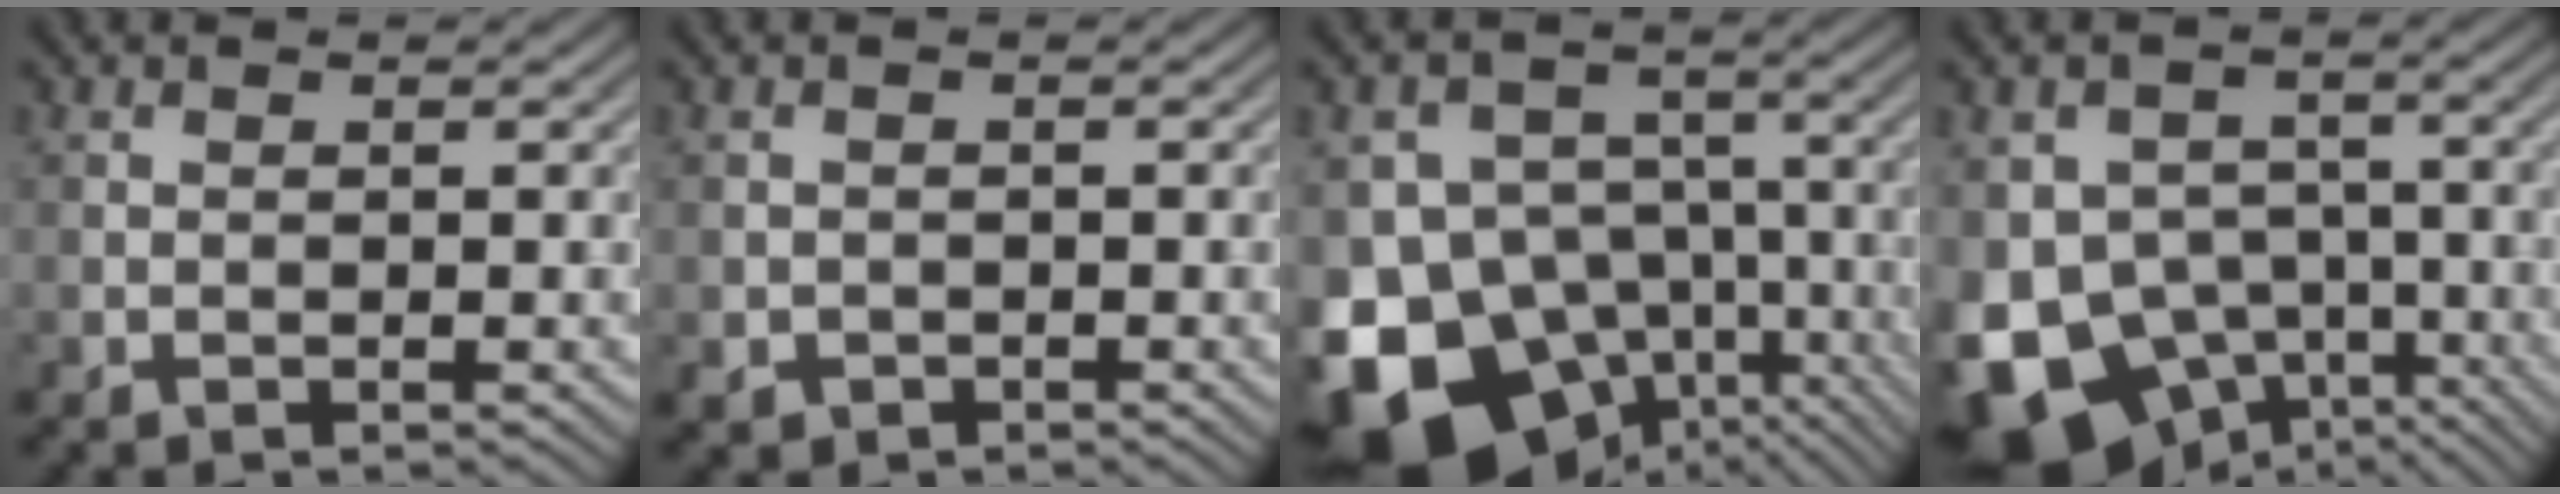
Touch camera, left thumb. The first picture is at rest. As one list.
[{"total": 1.4, "force": [-0.7, 1.2, 0.3], "torque": [-0.002, -0.008, -0.014]}, {"total": 18.1, "force": [-9.6, 12.8, 8.4], "torque": [-0.199, -0.031, -0.139]}, {"total": 13.3, "force": [-6.4, 9.7, 6.3], "torque": [-0.139, -0.021, -0.111]}]